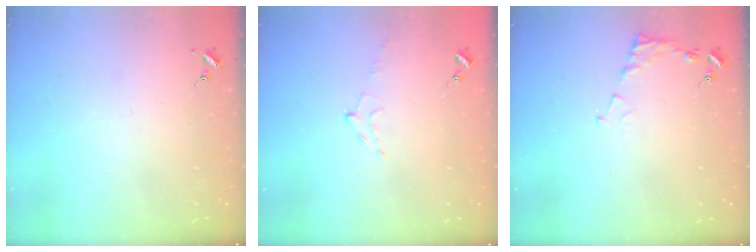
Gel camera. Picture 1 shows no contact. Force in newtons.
{"total": 5.3, "press": 5.3, "slide": 0.6}
{"total": 7.0, "press": 7.0, "slide": 0.6}